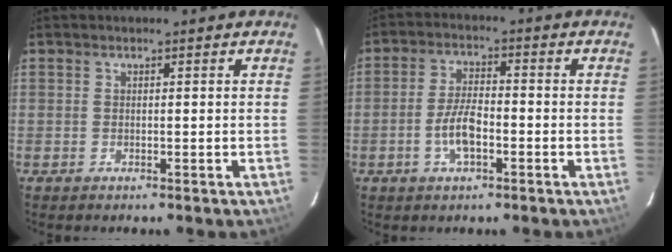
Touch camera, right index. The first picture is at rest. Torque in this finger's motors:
{"motor_torque": [1.55, -0.31, 0.78, 0.08]}